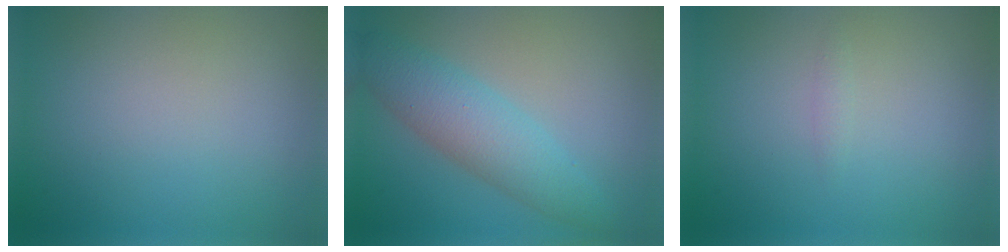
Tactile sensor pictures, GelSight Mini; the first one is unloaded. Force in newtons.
{"total": 4.6, "press": 4.6, "slide": 0.1}
{"total": 0.6, "press": 0.6, "slide": 0.0}